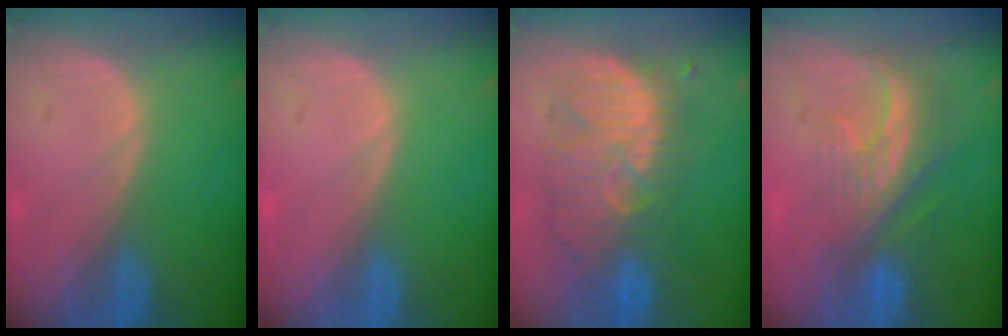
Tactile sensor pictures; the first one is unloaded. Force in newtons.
{"total": 0.0}
{"total": 9.9, "press": 9.7, "slide": 2.0}
{"total": 8.3, "press": 7.5, "slide": 3.6}